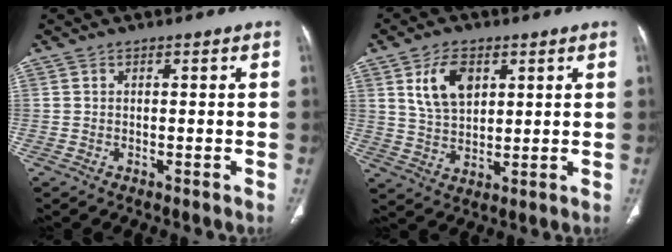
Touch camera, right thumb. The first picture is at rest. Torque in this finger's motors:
{"motor_torque": [-0.53, 0.60, 0.53, 0.52, 0.08]}